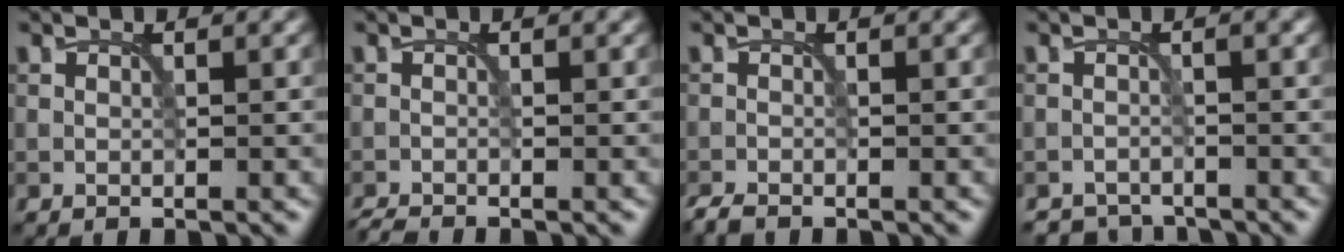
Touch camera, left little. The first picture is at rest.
{"total": 1.3, "force": [-1.3, 0.0, 0.3], "torque": [0.001, -0.008, -0.030]}
{"total": 1.3, "force": [-1.2, 0.2, 0.4], "torque": [-0.009, -0.006, -0.028]}
{"total": 2.4, "force": [-2.4, 0.5, -0.1], "torque": [0.010, -0.001, -0.042]}